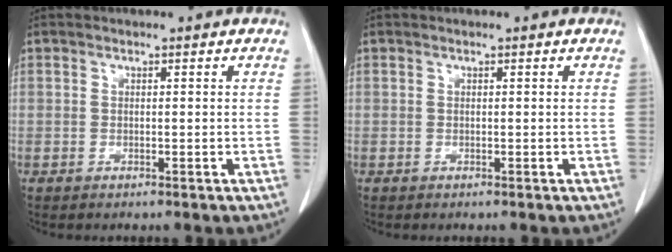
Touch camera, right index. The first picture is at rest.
{"total": 0.0}